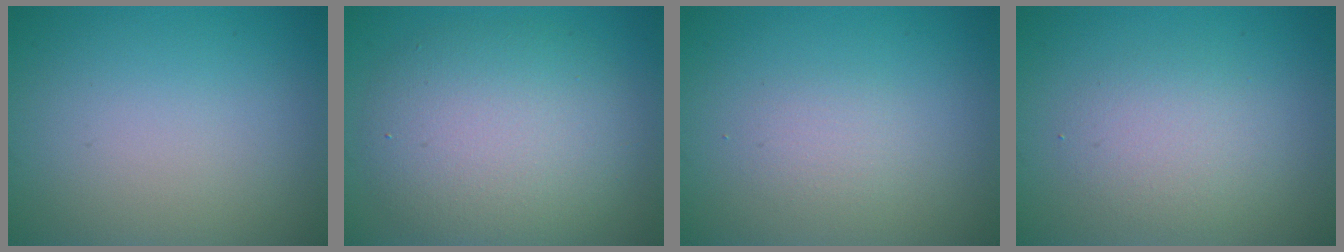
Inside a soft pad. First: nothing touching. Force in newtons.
{"total": 7.1, "press": 7.0, "slide": 0.5}
{"total": 1.3, "press": 1.3, "slide": 0.1}
{"total": 2.6, "press": 2.6, "slide": 0.1}